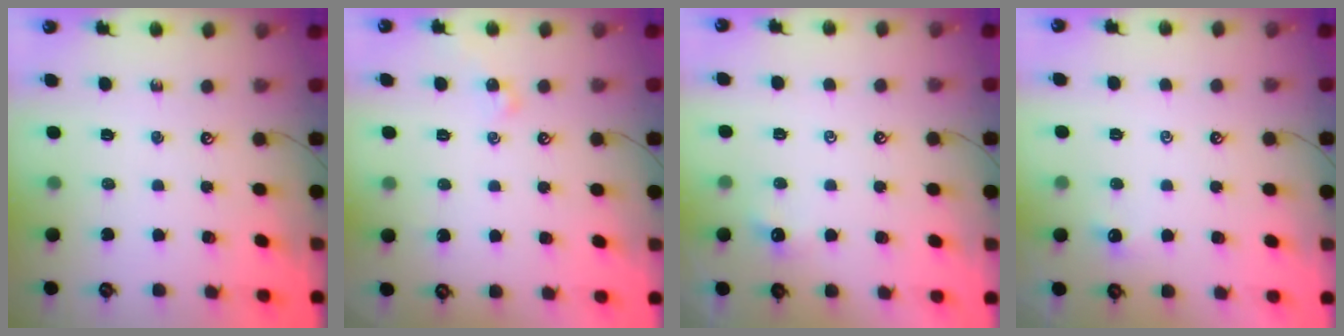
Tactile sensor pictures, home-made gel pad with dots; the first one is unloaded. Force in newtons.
{"total": 2.1, "press": 2.0, "slide": 0.6}
{"total": 1.2, "press": 1.1, "slide": 0.5}
{"total": 1.0, "press": 0.9, "slide": 0.5}